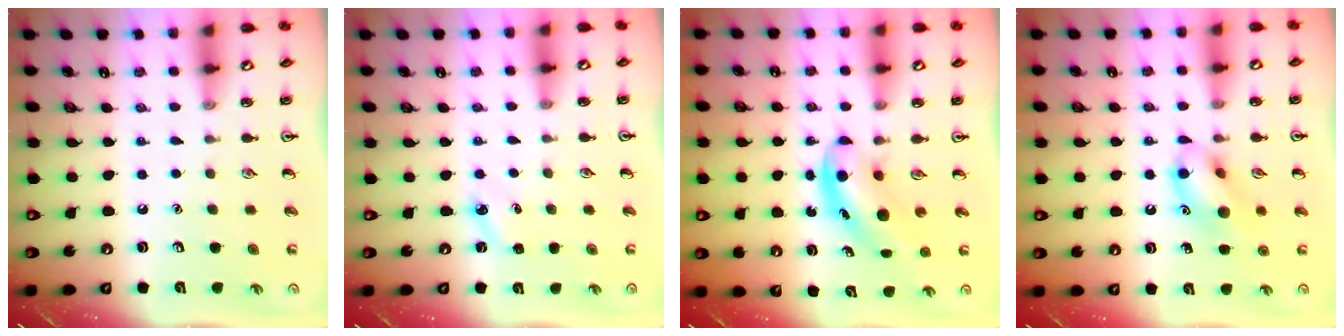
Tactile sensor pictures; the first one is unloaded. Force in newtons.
{"total": 3.7, "press": 3.5, "slide": 1.1}
{"total": 5.5, "press": 5.5, "slide": 0.7}
{"total": 12.6, "press": 12.5, "slide": 1.6}